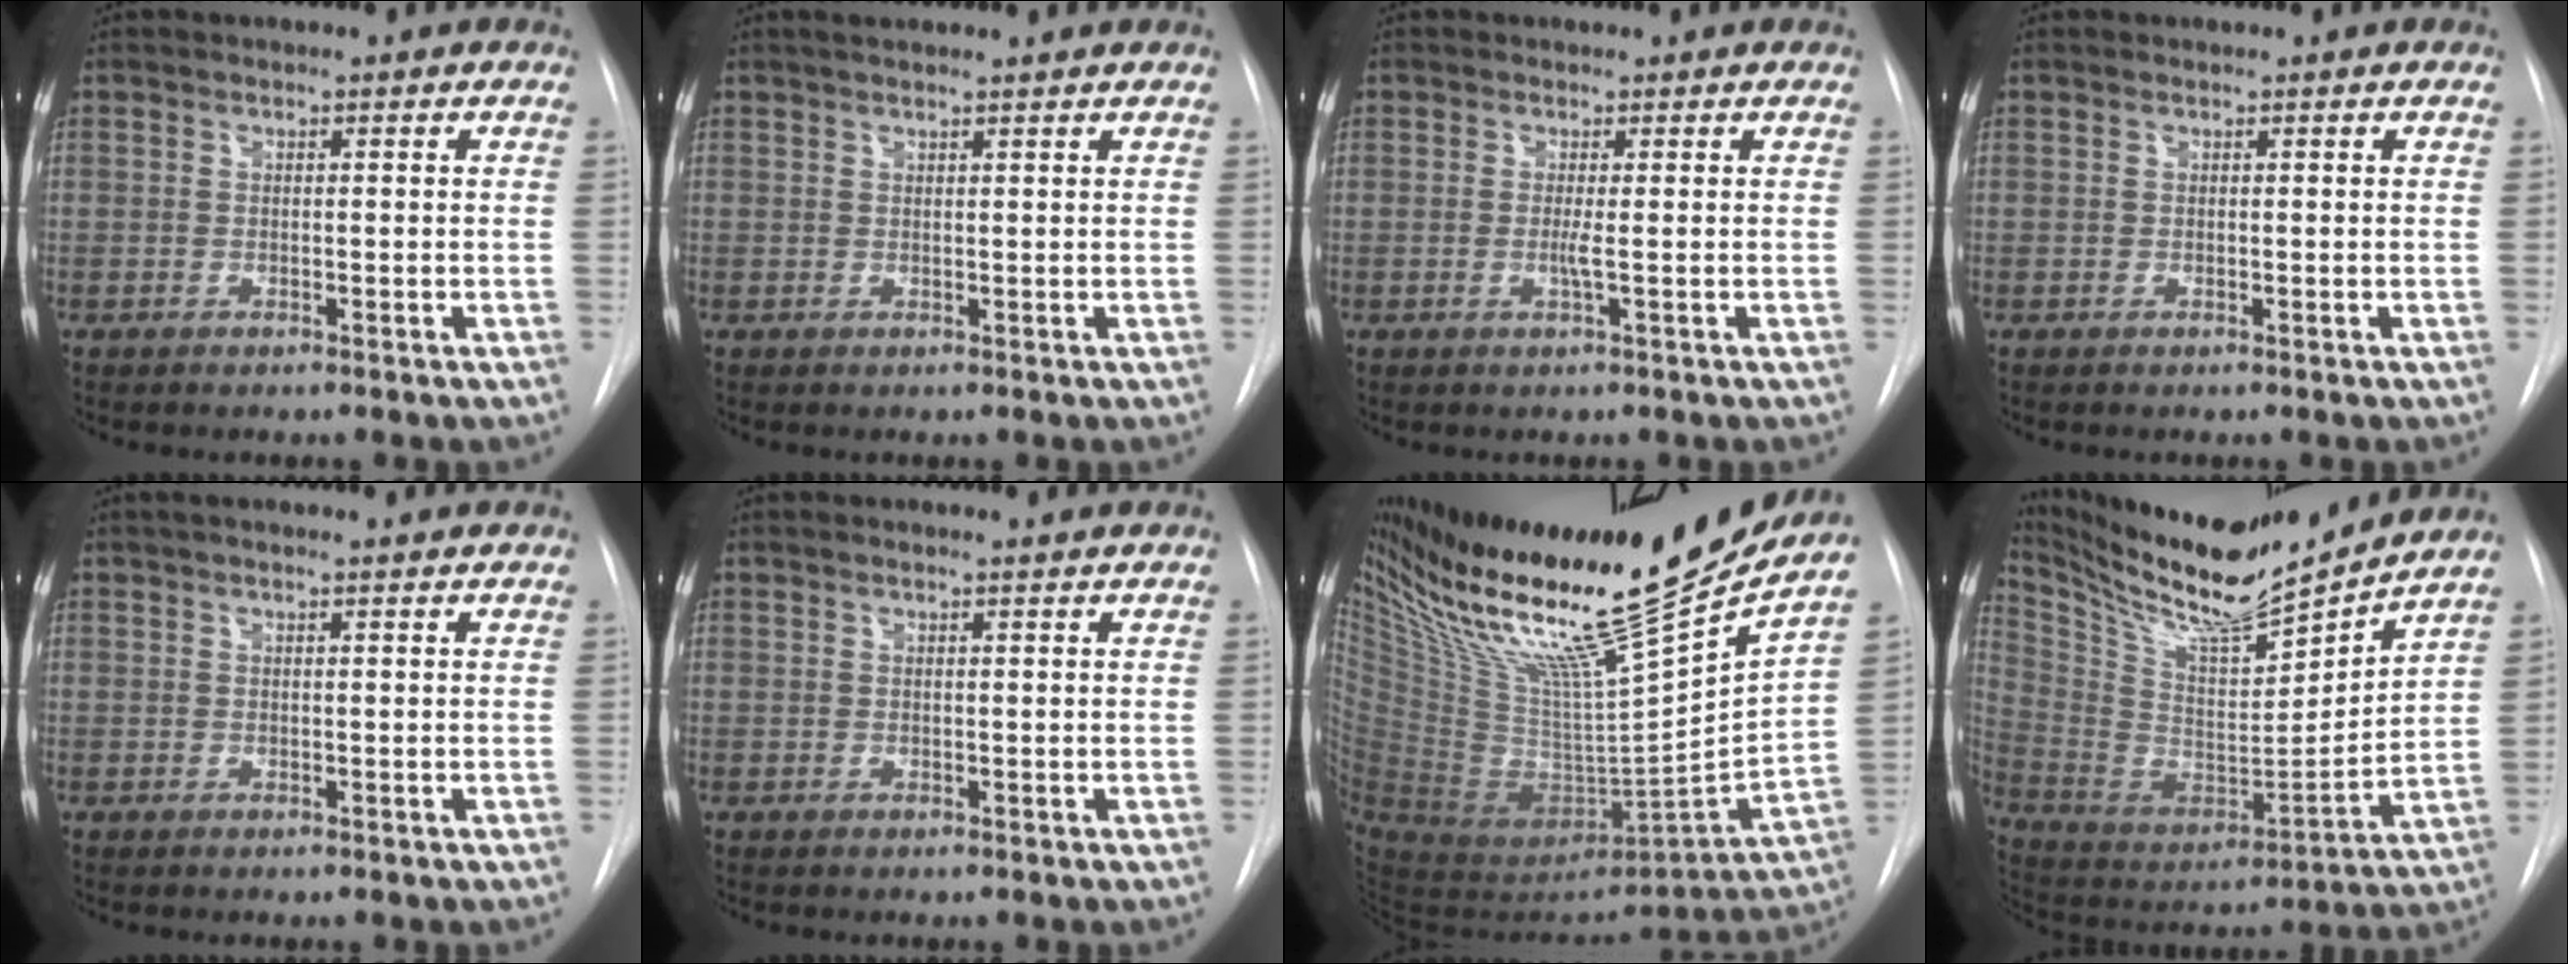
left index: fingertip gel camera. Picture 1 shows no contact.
{"total": 5.5, "force": [4.9, 0.2, 2.4], "torque": [-0.036, 0.024, 0.063]}
{"total": 1.1, "force": [-0.1, -0.3, 1.1], "torque": [-0.025, -0.004, -0.003]}
{"total": 0.0}
{"total": 4.5, "force": [3.9, 0.0, 2.3], "torque": [-0.034, 0.022, 0.050]}
{"total": 1.9, "force": [1.7, -0.2, 0.7], "torque": [-0.012, 0.007, 0.022]}
{"total": 30.7, "force": [22.5, 0.9, 20.8], "torque": [-0.354, -0.020, 0.375]}
{"total": 22.0, "force": [19.8, 1.7, 9.6], "torque": [-0.195, -0.029, 0.338]}